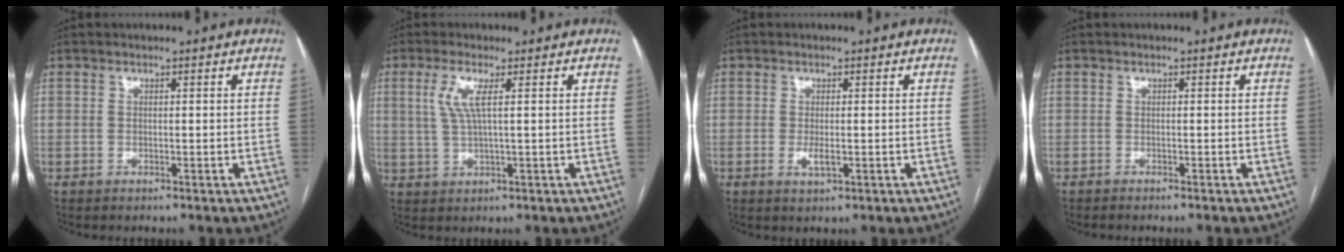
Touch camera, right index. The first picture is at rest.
{"total": 4.3, "force": [1.3, 0.3, 4.1], "torque": [-0.095, 0.003, 0.031]}
{"total": 2.1, "force": [-0.5, 0.6, 1.9], "torque": [-0.039, -0.004, -0.006]}
{"total": 2.7, "force": [-2.4, 0.2, 1.2], "torque": [-0.016, -0.003, -0.028]}